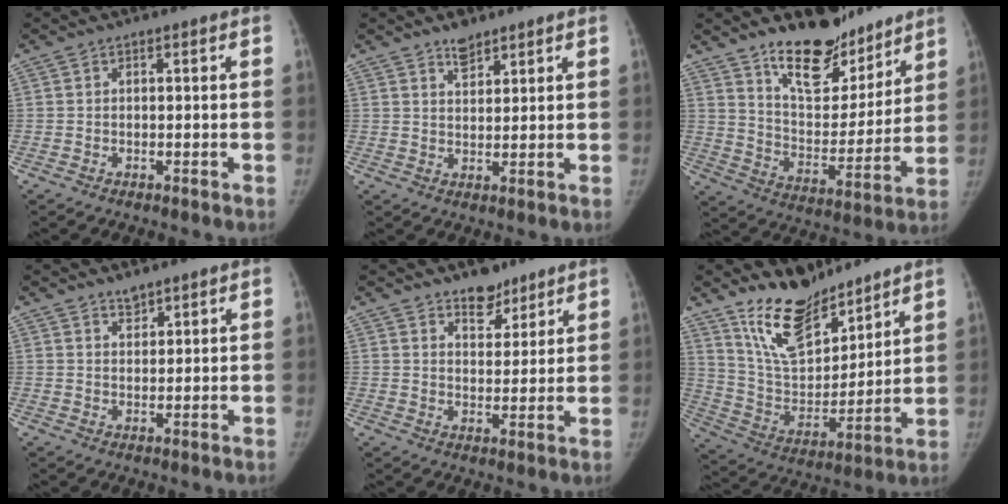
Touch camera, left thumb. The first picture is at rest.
{"total": 3.7, "force": [3.0, 1.7, 1.5], "torque": [-0.011, -0.022, 0.052]}
{"total": 18.0, "force": [13.5, 8.2, 8.6], "torque": [-0.079, -0.100, 0.219]}
{"total": 2.4, "force": [2.0, 1.1, 0.7], "torque": [0.001, -0.017, 0.034]}
{"total": 6.4, "force": [4.9, 3.4, 2.4], "torque": [-0.007, -0.034, 0.079]}
{"total": 16.9, "force": [13.0, 7.5, 7.8], "torque": [-0.090, -0.085, 0.245]}